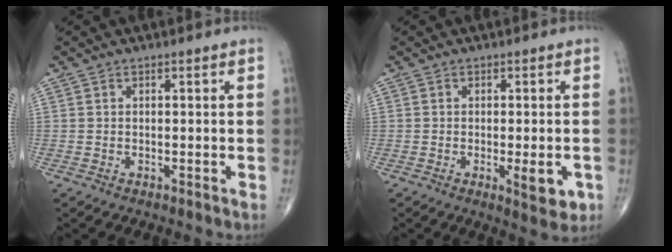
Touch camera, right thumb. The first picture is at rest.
{"total": 5.6, "force": [-1.6, 1.9, 5.0], "torque": [-0.059, -0.009, -0.018]}